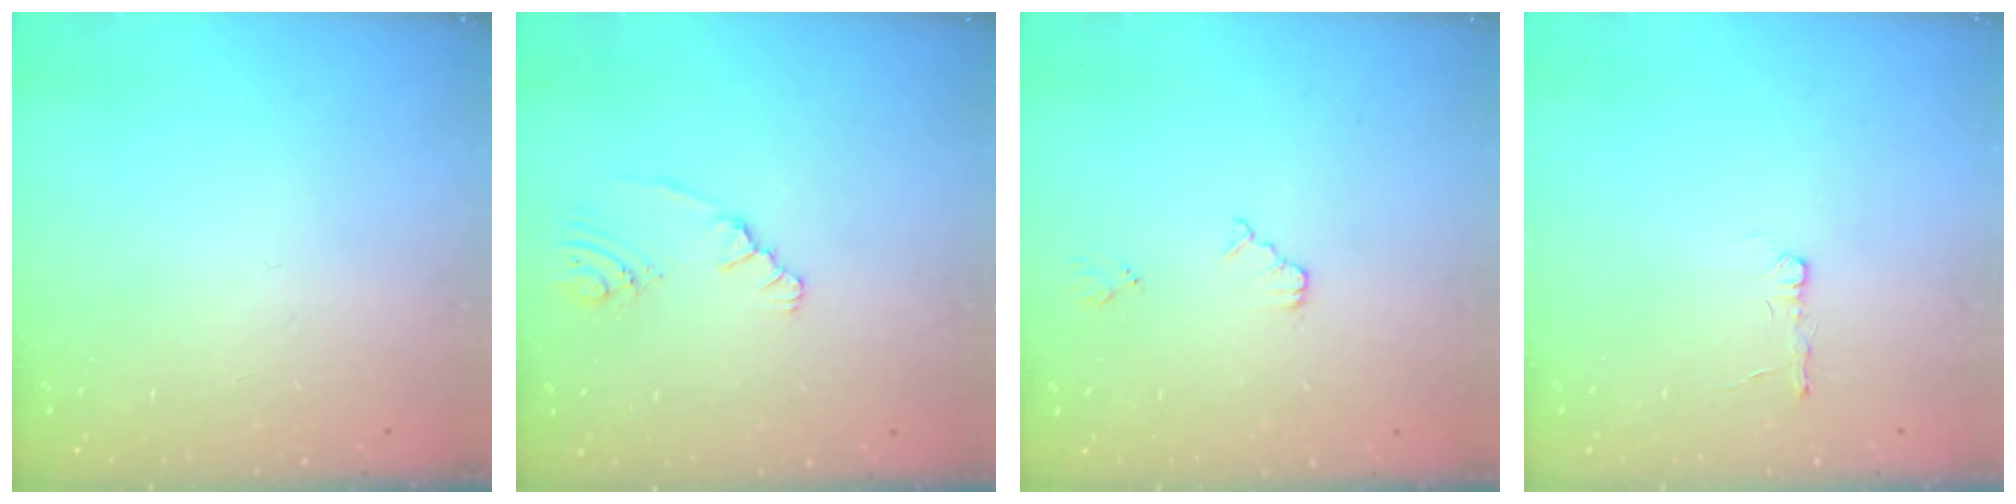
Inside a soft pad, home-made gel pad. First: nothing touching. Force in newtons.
{"total": 2.5, "press": 2.3, "slide": 1.1}
{"total": 3.8, "press": 3.8, "slide": 0.5}
{"total": 2.7, "press": 2.7, "slide": 0.4}